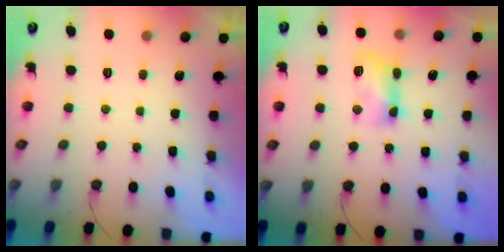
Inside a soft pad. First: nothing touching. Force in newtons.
{"total": 7.6, "press": 7.5, "slide": 1.2}